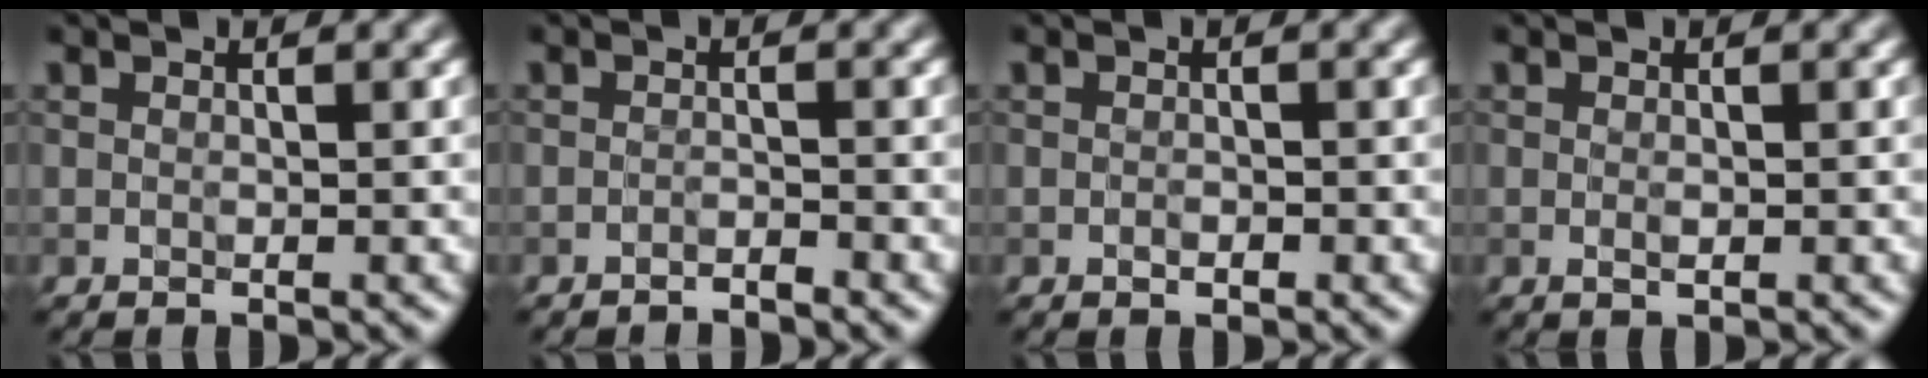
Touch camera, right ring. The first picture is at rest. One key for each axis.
{"total": 1.1, "fx": -1.0, "fy": 0.1, "fz": 0.3, "tx": -0.002, "ty": 0.003, "tz": -0.020}
{"total": 0.6, "fx": -0.3, "fy": 0.4, "fz": 0.4, "tx": -0.007, "ty": 0.000, "tz": -0.005}
{"total": 0.6, "fx": 0.0, "fy": 0.3, "fz": 0.5, "tx": -0.012, "ty": -0.002, "tz": 0.000}